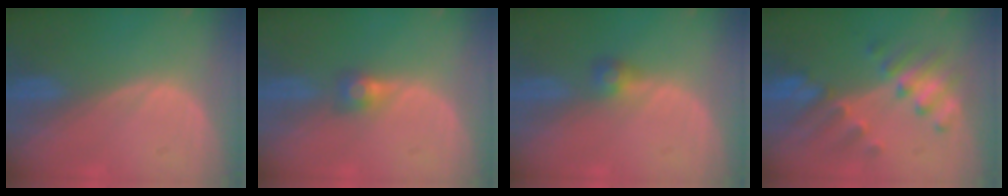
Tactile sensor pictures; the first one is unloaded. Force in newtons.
{"total": 2.7, "press": 2.5, "slide": 0.9}
{"total": 2.6, "press": 2.5, "slide": 0.7}
{"total": 7.5, "press": 7.5, "slide": 0.5}